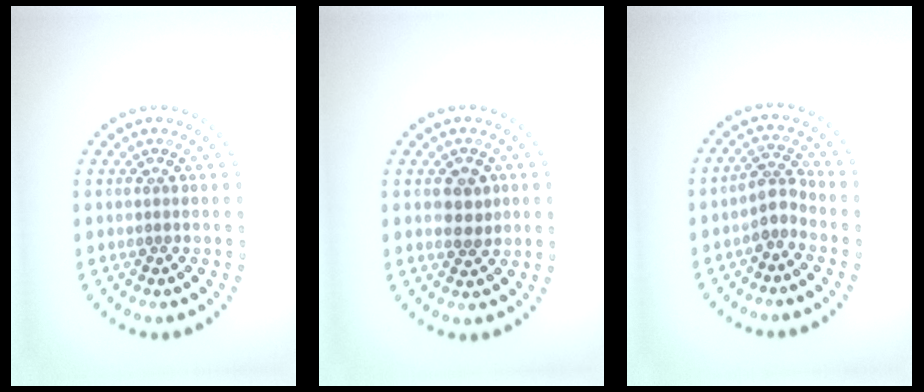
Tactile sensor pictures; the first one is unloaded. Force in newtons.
{"total": 2.4, "press": 2.3, "slide": 0.6}
{"total": 2.4, "press": 1.7, "slide": 1.6}